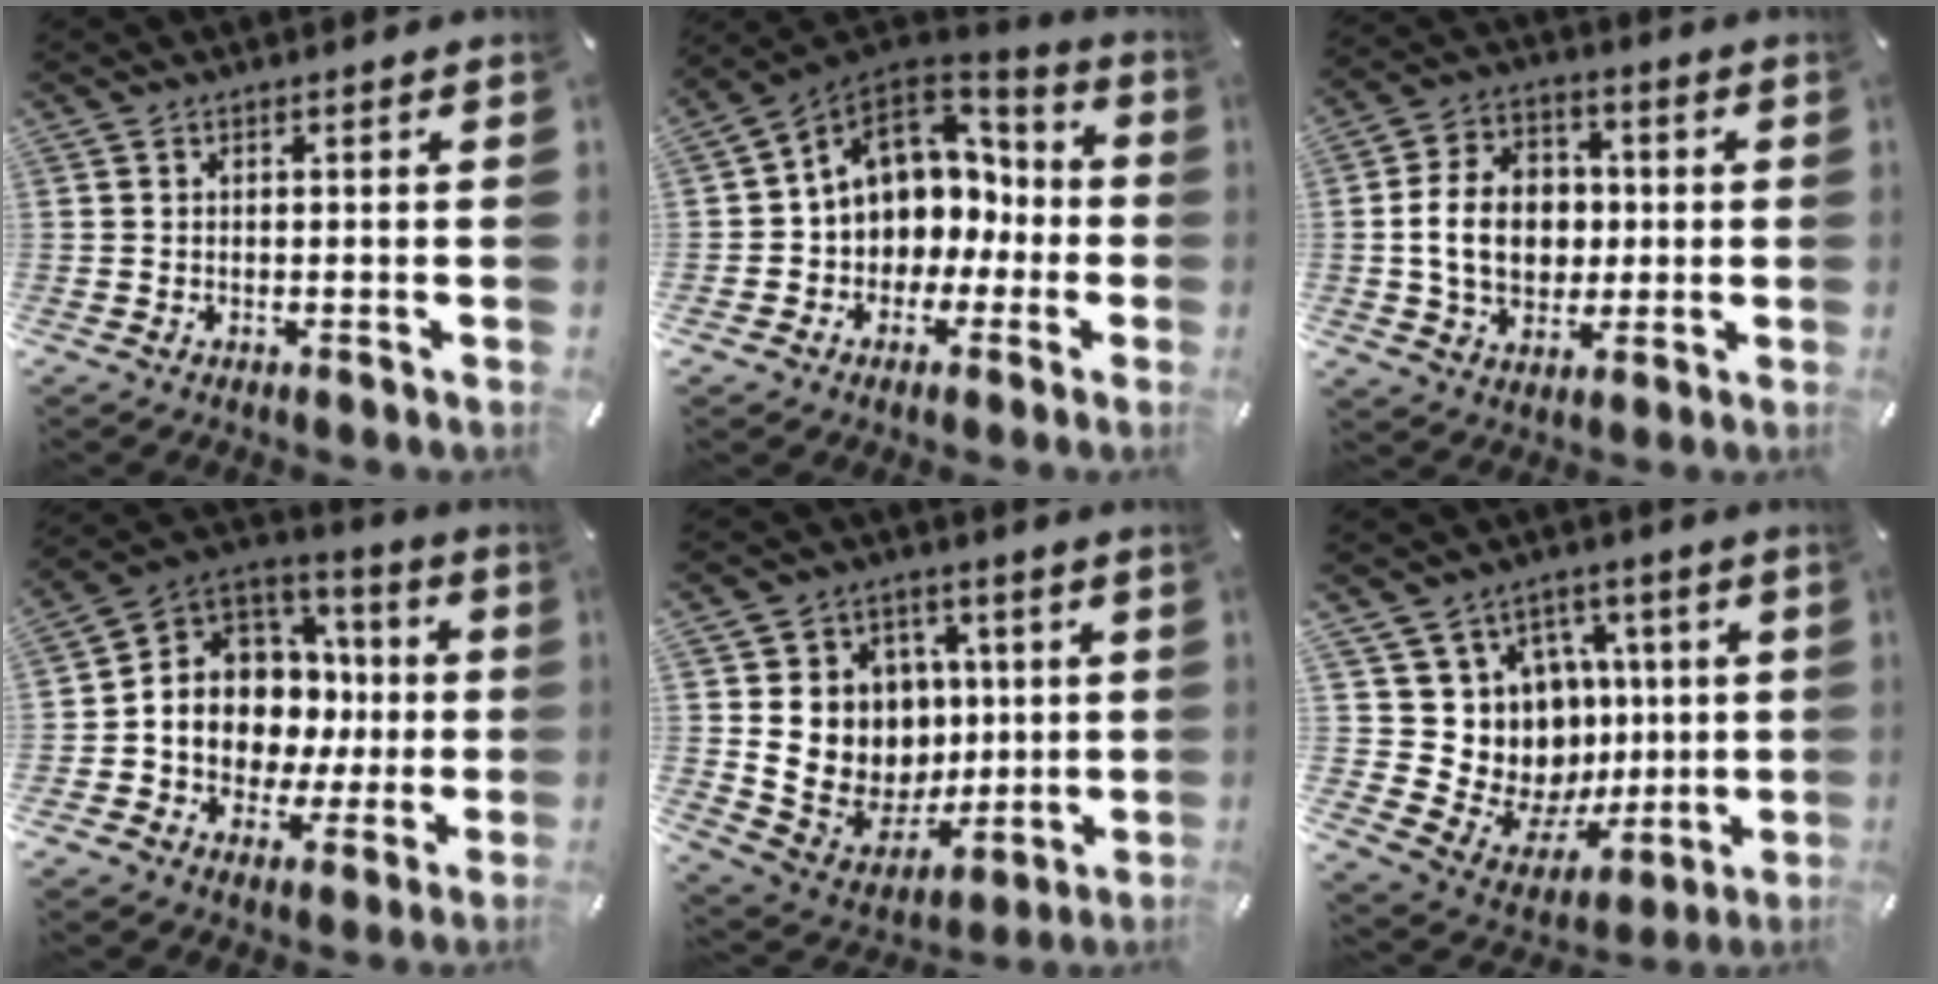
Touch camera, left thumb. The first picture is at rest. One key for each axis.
{"total": 10.3, "fx": 1.9, "fy": 9.5, "fz": 3.5, "tx": -0.085, "ty": -0.010, "tz": 0.045}
{"total": 13.2, "fx": -0.2, "fy": 10.6, "fz": 7.8, "tx": -0.162, "ty": 0.017, "tz": -0.003}
{"total": 10.8, "fx": -0.3, "fy": 10.4, "fz": 3.1, "tx": -0.055, "ty": -0.032, "tz": 0.007}
{"total": 13.8, "fx": 1.7, "fy": 13.3, "fz": 3.3, "tx": -0.052, "ty": -0.020, "tz": 0.062}
{"total": 12.5, "fx": 1.6, "fy": 12.2, "fz": 2.3, "tx": -0.022, "ty": -0.044, "tz": 0.064}